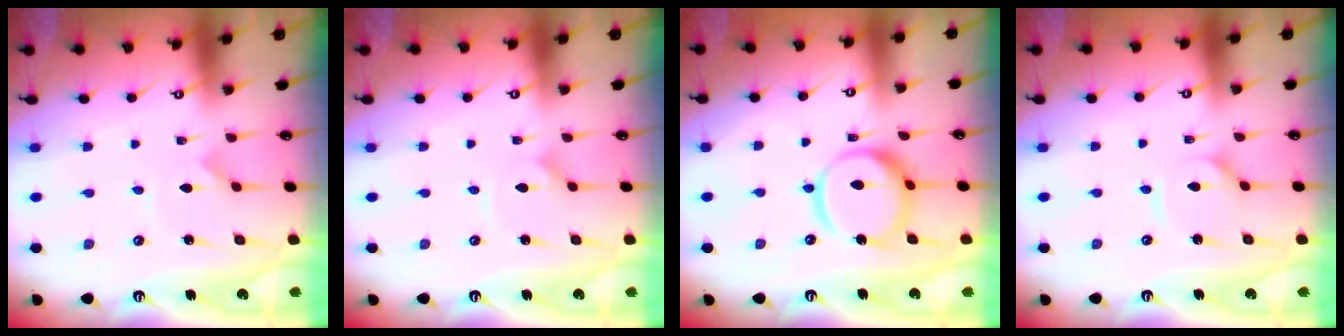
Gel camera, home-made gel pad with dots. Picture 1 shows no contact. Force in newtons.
{"total": 1.6, "press": 1.6, "slide": 0.1}
{"total": 14.5, "press": 14.5, "slide": 1.5}
{"total": 2.4, "press": 2.4, "slide": 0.3}